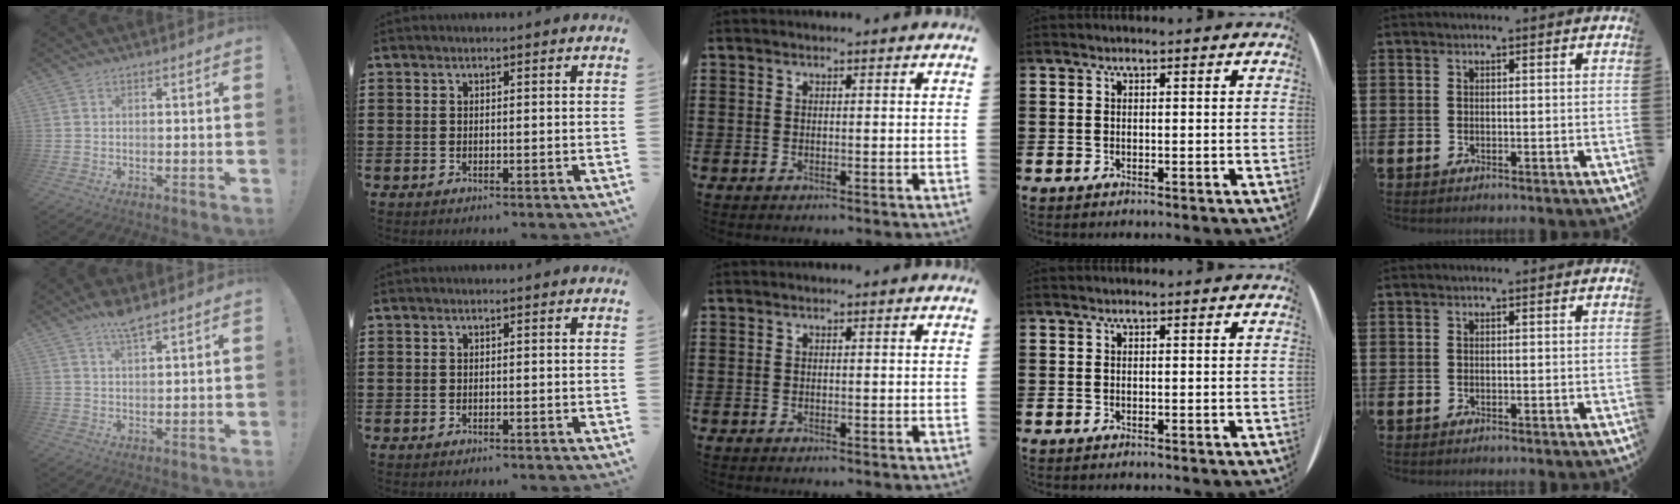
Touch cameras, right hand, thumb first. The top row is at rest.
{"thumb": {"total": 5.1, "force": [3.9, 0.9, 3.1], "torque": [-0.054, -0.019, 0.066]}}